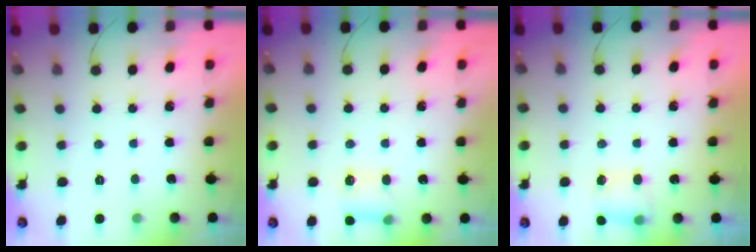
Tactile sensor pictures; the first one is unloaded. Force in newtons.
{"total": 4.3, "press": 4.2, "slide": 0.6}
{"total": 6.1, "press": 6.0, "slide": 1.1}